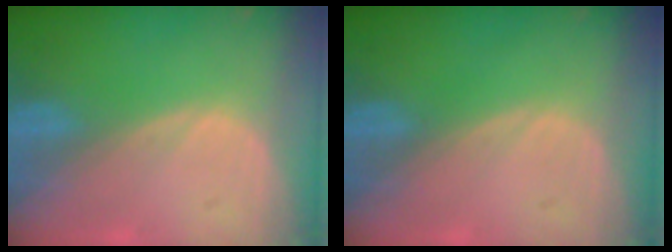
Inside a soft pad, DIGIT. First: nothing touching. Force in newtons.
{"total": 0.0}